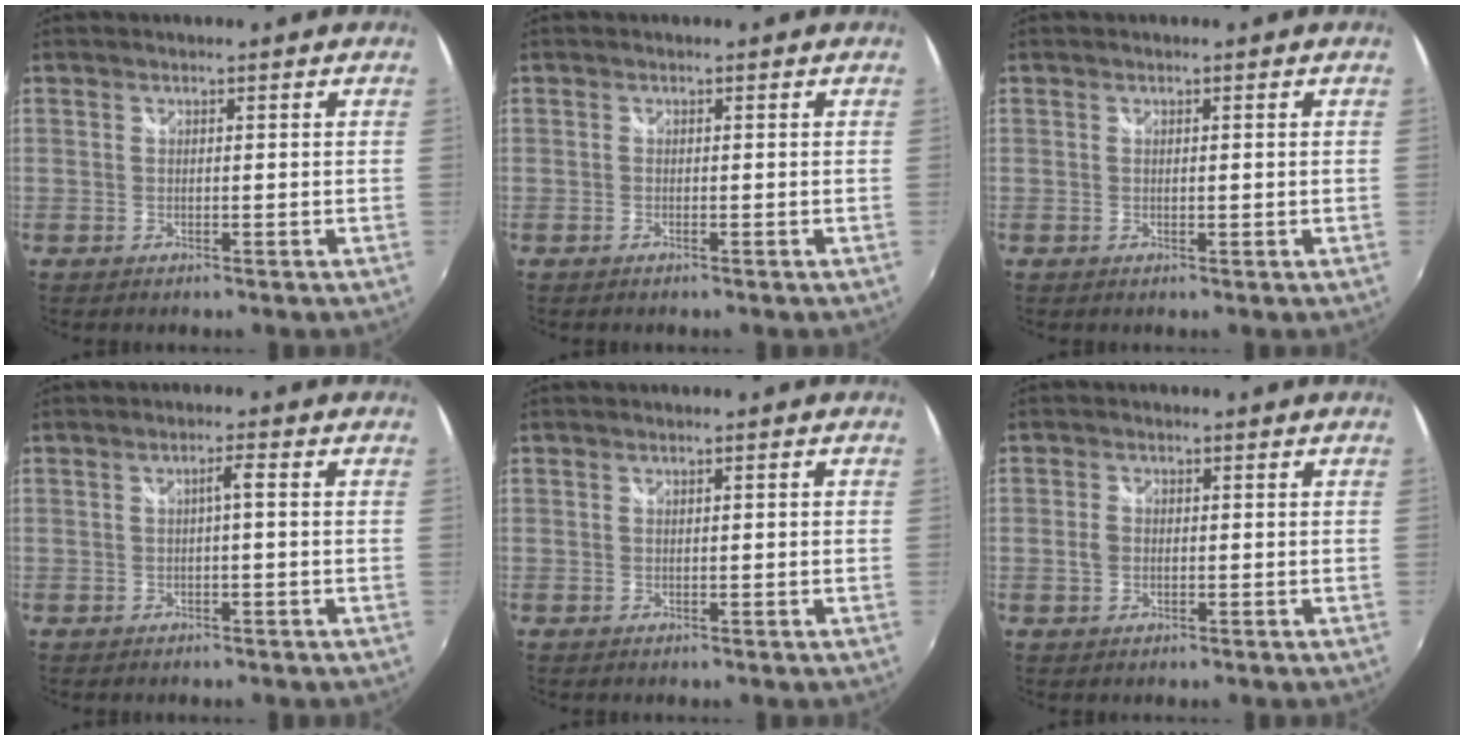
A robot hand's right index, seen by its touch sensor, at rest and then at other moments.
{"total": 0.0}
{"total": 0.8, "force": [0.3, 0.2, 0.7], "torque": [-0.009, 0.000, 0.006]}
{"total": 1.7, "force": [-0.2, 0.0, 1.6], "torque": [-0.028, 0.006, -0.003]}
{"total": 0.8, "force": [0.0, 0.2, 0.7], "torque": [-0.010, 0.004, 0.000]}
{"total": 2.1, "force": [-0.2, 1.7, 1.2], "torque": [-0.026, 0.000, -0.004]}